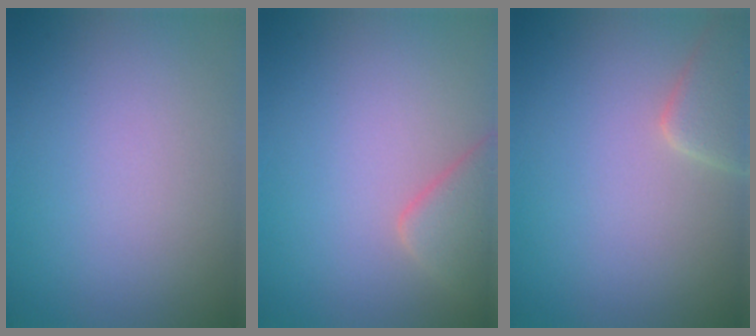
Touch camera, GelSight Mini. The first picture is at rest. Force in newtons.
{"total": 2.8, "press": 2.8, "slide": 0.4}
{"total": 3.0, "press": 3.0, "slide": 0.2}